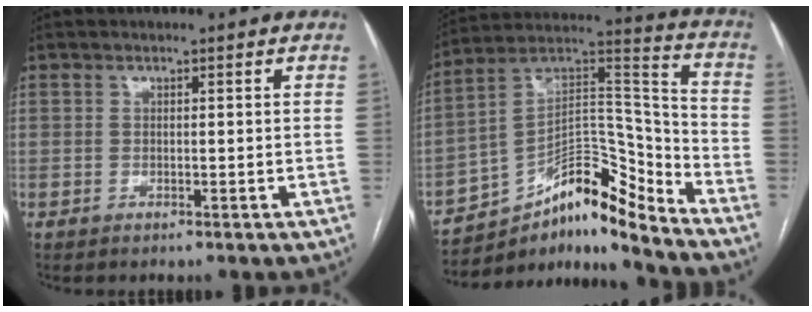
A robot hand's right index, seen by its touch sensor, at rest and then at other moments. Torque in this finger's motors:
{"motor_torque": [-0.99, -0.65, -0.34, -0.07]}